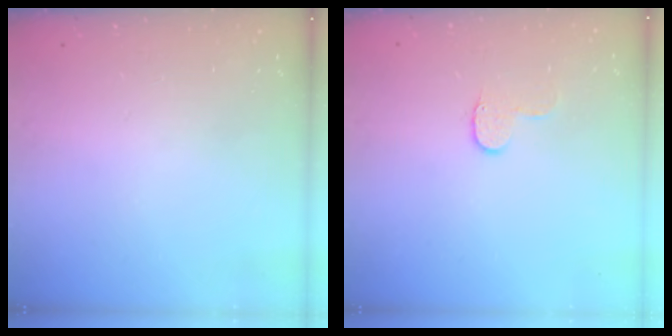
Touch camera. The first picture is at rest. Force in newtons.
{"total": 4.6, "press": 4.6, "slide": 0.5}